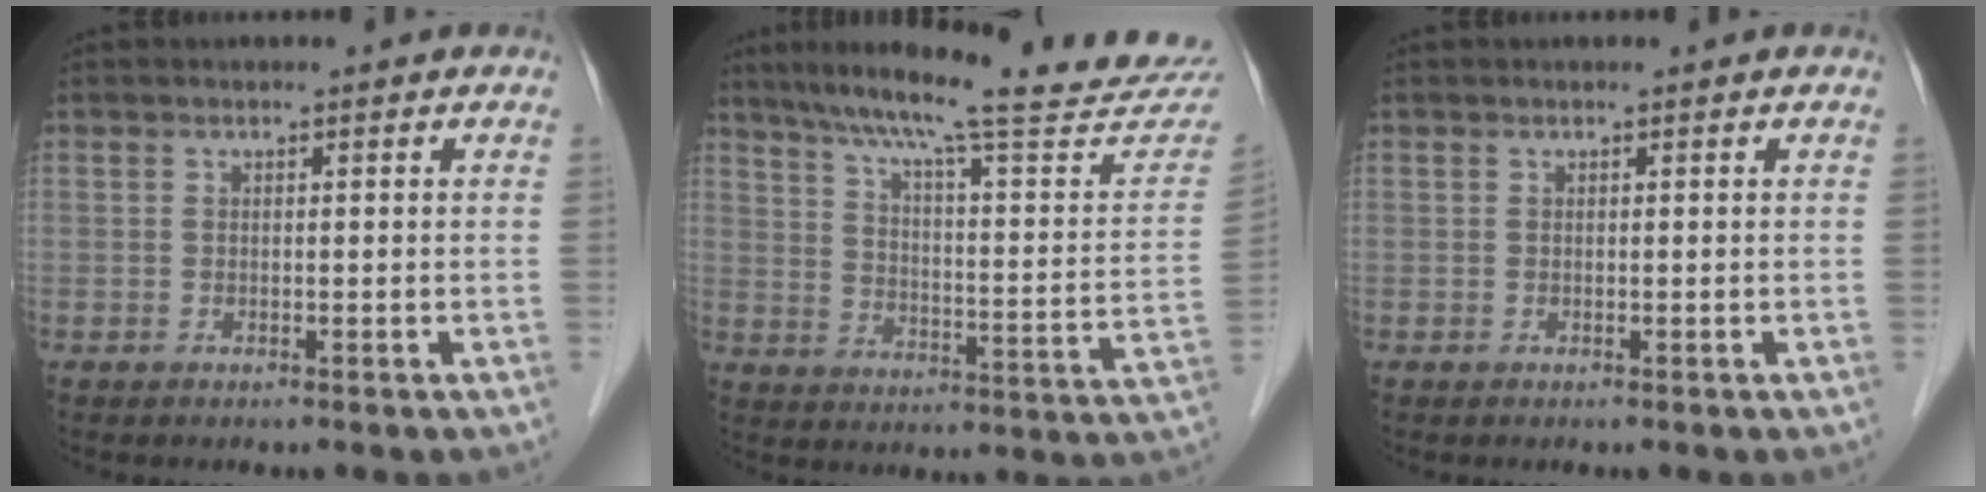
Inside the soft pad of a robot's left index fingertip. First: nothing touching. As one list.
[{"total": 27.1, "force": [24.0, 1.7, 12.6], "torque": [-0.195, -0.057, 0.310]}, {"total": 0.0}]